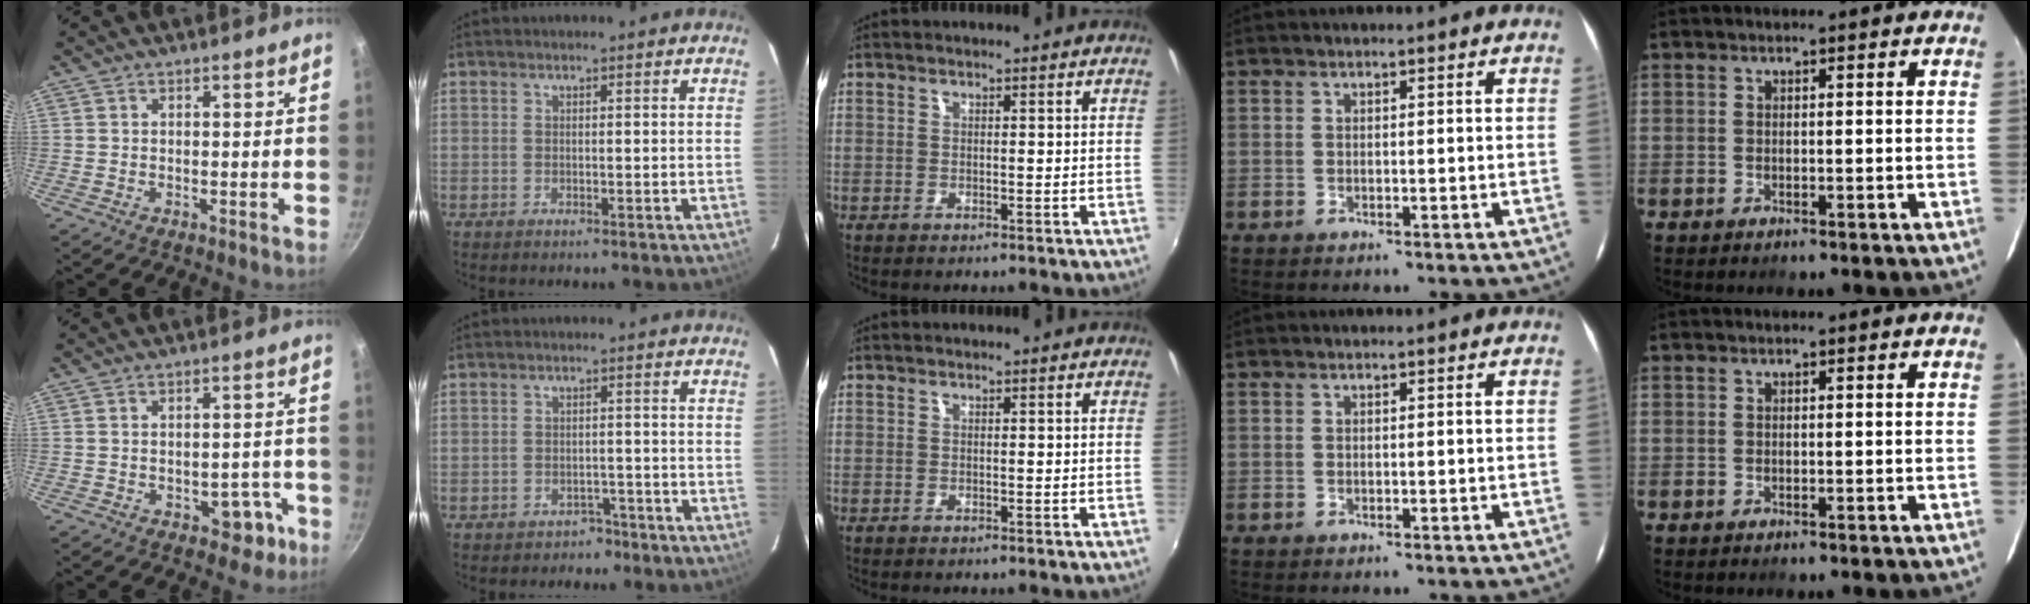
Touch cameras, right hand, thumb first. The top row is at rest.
{"thumb": {"total": 6.2, "force": [-2.6, 3.9, 4.0], "torque": [-0.023, 0.023, -0.024]}, "index": {"total": 4.0, "force": [-3.0, 2.7, 0.2], "torque": [-0.006, 0.019, -0.033]}}